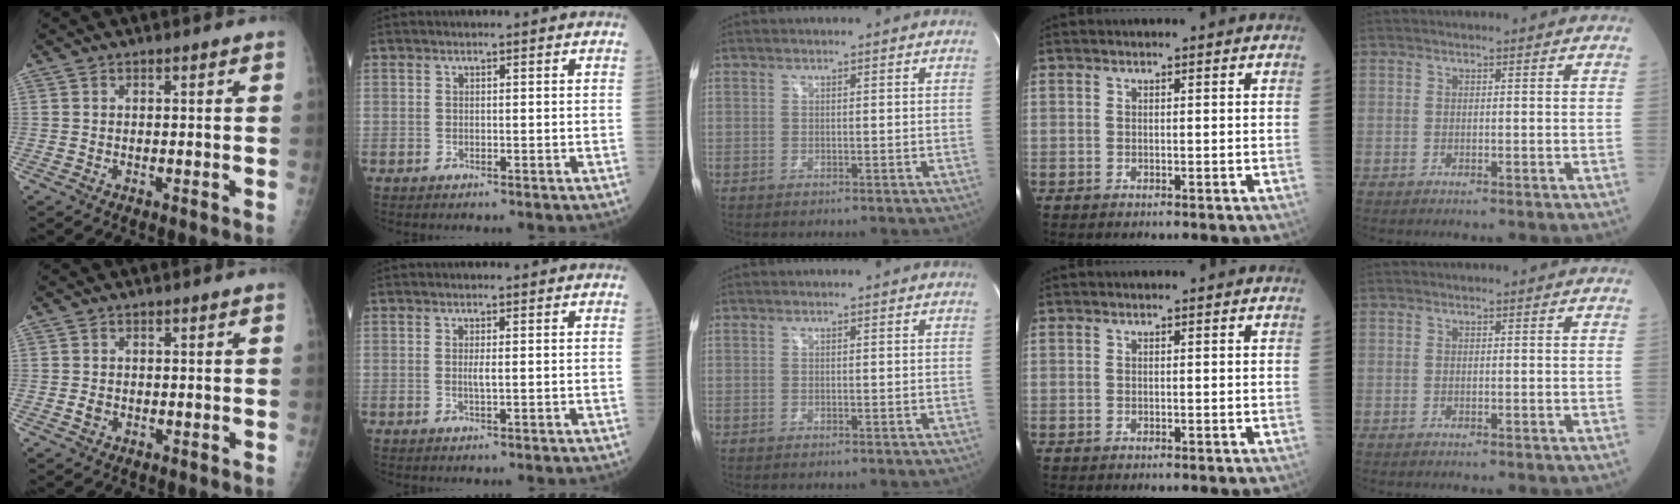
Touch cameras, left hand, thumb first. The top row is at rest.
{"thumb": {"total": 1.3, "force": [-0.2, 1.1, 0.7], "torque": [-0.009, 0.001, -0.002]}, "index": {"total": 1.2, "force": [-0.2, 0.0, 1.2], "torque": [-0.029, -0.006, -0.002]}}